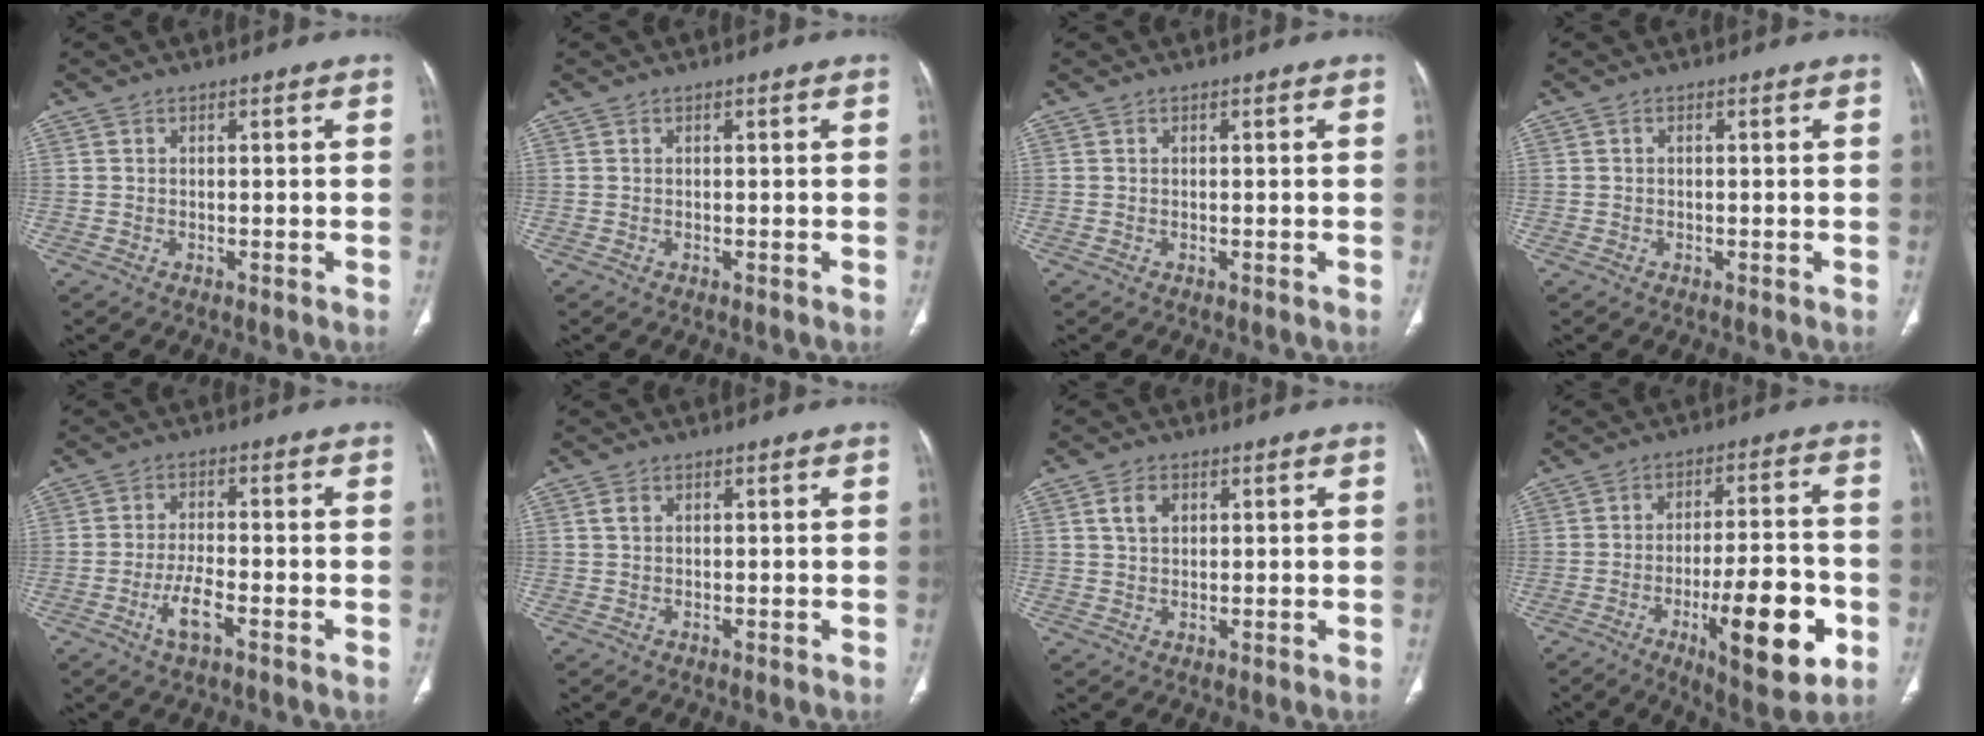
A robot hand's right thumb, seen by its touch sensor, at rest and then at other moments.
{"total": 0.0}
{"total": 0.0}
{"total": 0.0}
{"total": 5.2, "force": [-2.5, 1.4, 4.4], "torque": [-0.090, 0.011, -0.046]}
{"total": 1.2, "force": [0.4, 0.8, 0.8], "torque": [-0.016, 0.003, 0.007]}
{"total": 3.4, "force": [1.2, 2.3, 2.2], "torque": [-0.036, 0.000, 0.022]}
{"total": 17.4, "force": [-6.1, 5.3, 15.4], "torque": [-0.215, 0.020, -0.081]}